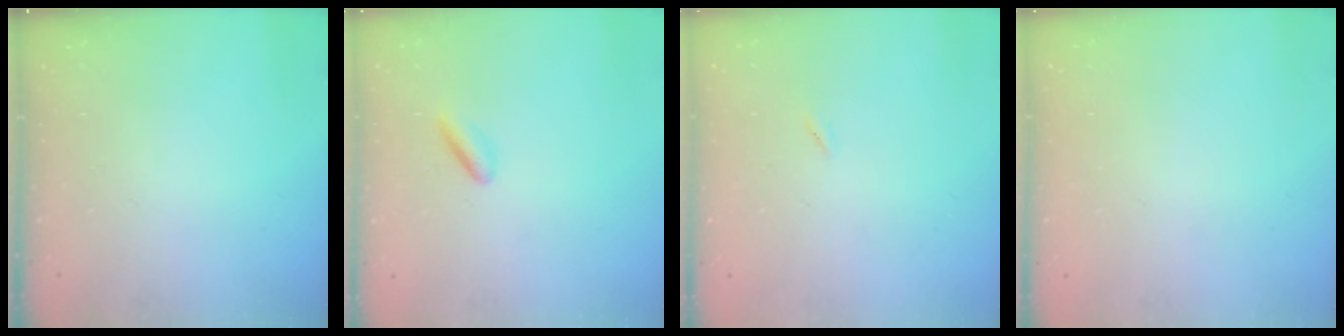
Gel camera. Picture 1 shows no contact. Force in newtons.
{"total": 3.0, "press": 2.9, "slide": 0.6}
{"total": 0.5, "press": 0.3, "slide": 0.4}
{"total": 2.2, "press": 2.2, "slide": 0.1}